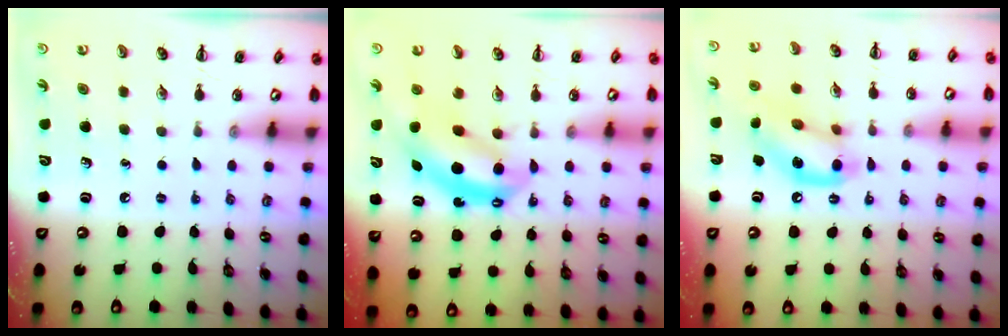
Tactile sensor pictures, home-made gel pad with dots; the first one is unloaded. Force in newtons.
{"total": 6.8, "press": 6.6, "slide": 1.7}
{"total": 14.4, "press": 14.3, "slide": 1.5}